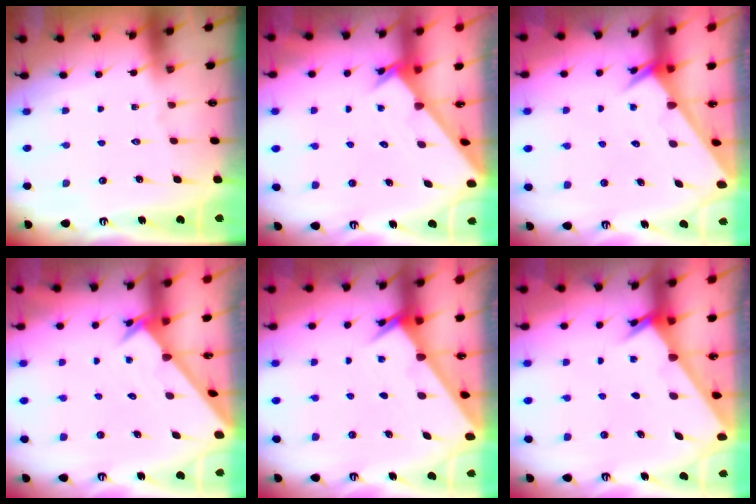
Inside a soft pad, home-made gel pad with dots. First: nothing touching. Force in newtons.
{"total": 2.1, "press": 2.1, "slide": 0.1}
{"total": 2.5, "press": 2.5, "slide": 0.1}
{"total": 2.0, "press": 2.0, "slide": 0.1}
{"total": 2.0, "press": 2.0, "slide": 0.1}
{"total": 2.1, "press": 2.1, "slide": 0.3}